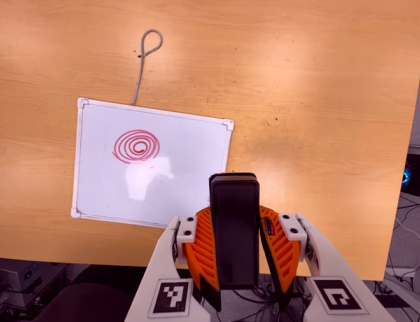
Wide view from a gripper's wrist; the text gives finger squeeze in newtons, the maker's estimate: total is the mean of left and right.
{"total": 8.2, "left": 6.1, "right": 10.2}